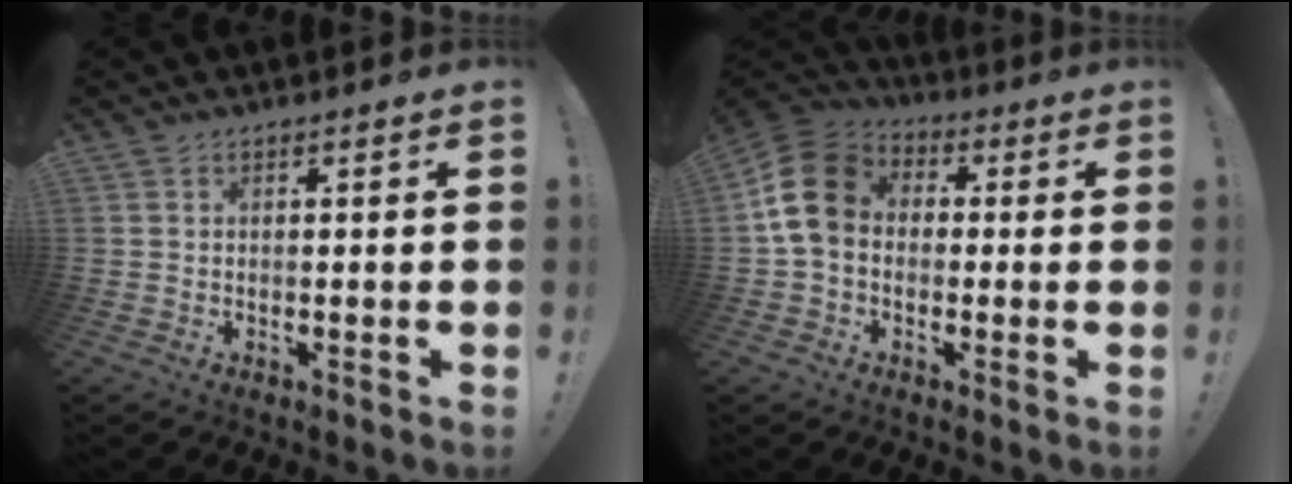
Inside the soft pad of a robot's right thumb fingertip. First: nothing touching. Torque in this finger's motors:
{"motor_torque": [0.81, 1.40, 0.49, 0.36, 0.39]}